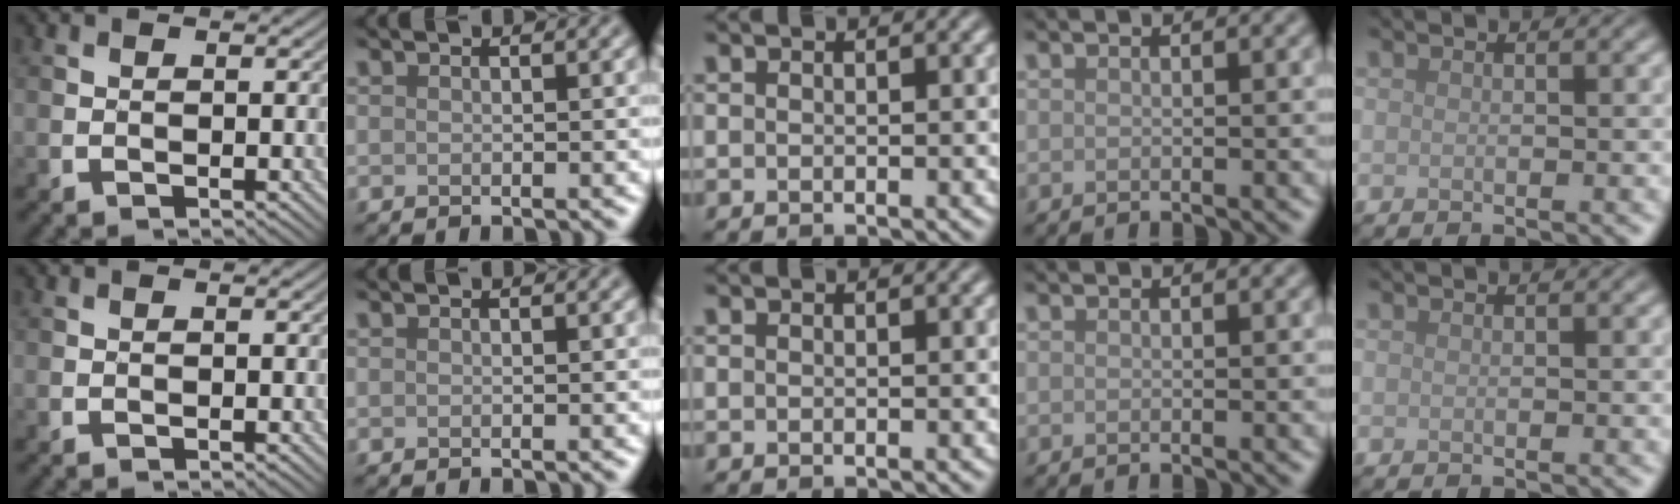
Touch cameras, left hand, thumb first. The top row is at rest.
{}